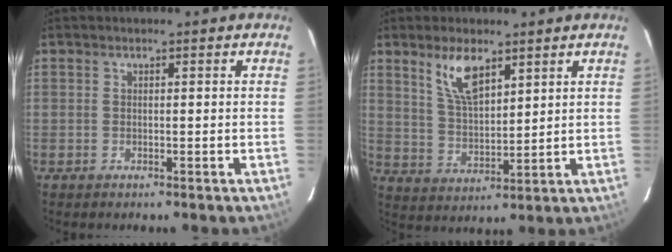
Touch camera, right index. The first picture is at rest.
{"total": 8.3, "force": [5.1, 3.2, 5.7], "torque": [-0.103, 0.002, 0.108]}